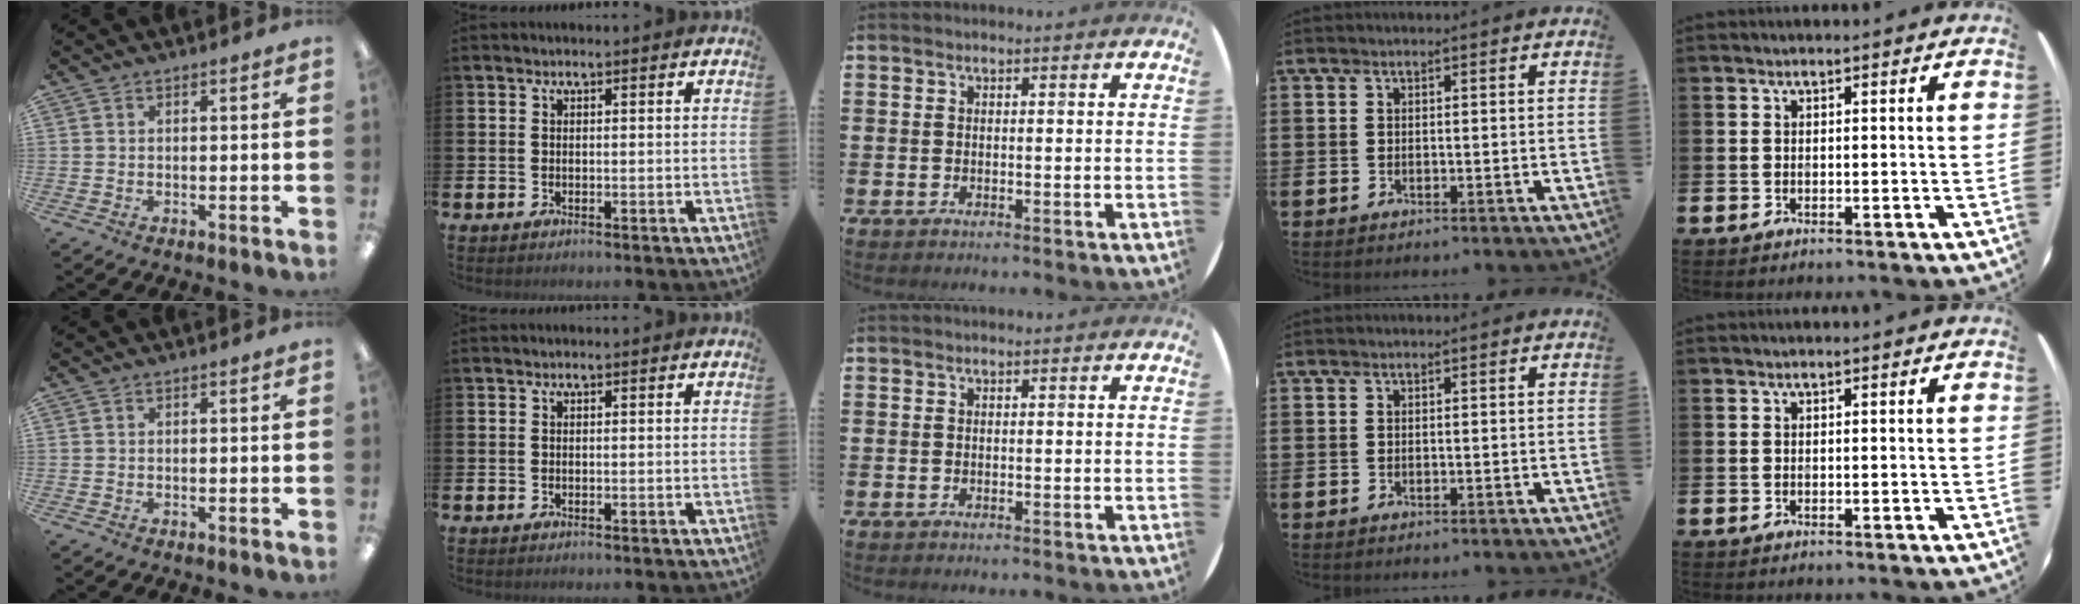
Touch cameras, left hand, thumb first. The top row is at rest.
{}